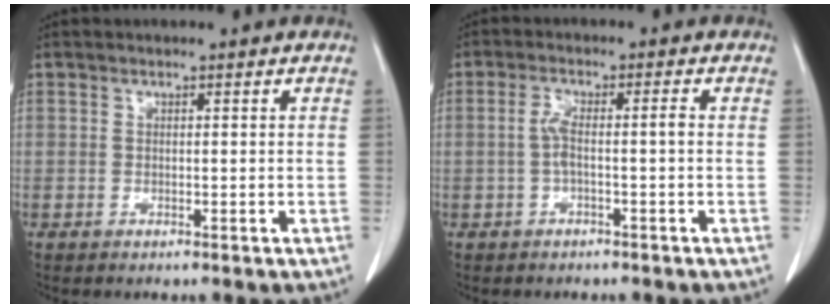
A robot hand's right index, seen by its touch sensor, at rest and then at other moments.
{"total": 3.3, "force": [-0.6, 0.3, 3.2], "torque": [-0.067, 0.015, -0.010]}